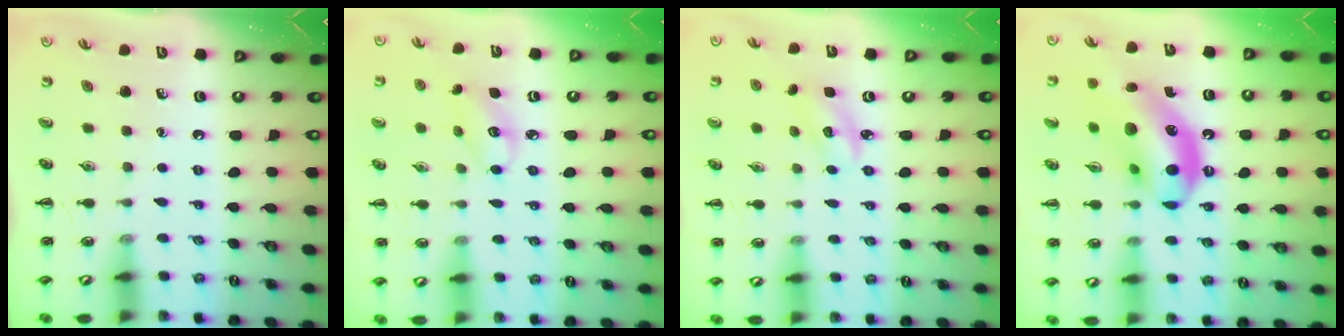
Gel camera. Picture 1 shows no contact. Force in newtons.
{"total": 5.5, "press": 5.4, "slide": 0.8}
{"total": 2.6, "press": 2.5, "slide": 0.5}
{"total": 16.9, "press": 16.4, "slide": 4.3}